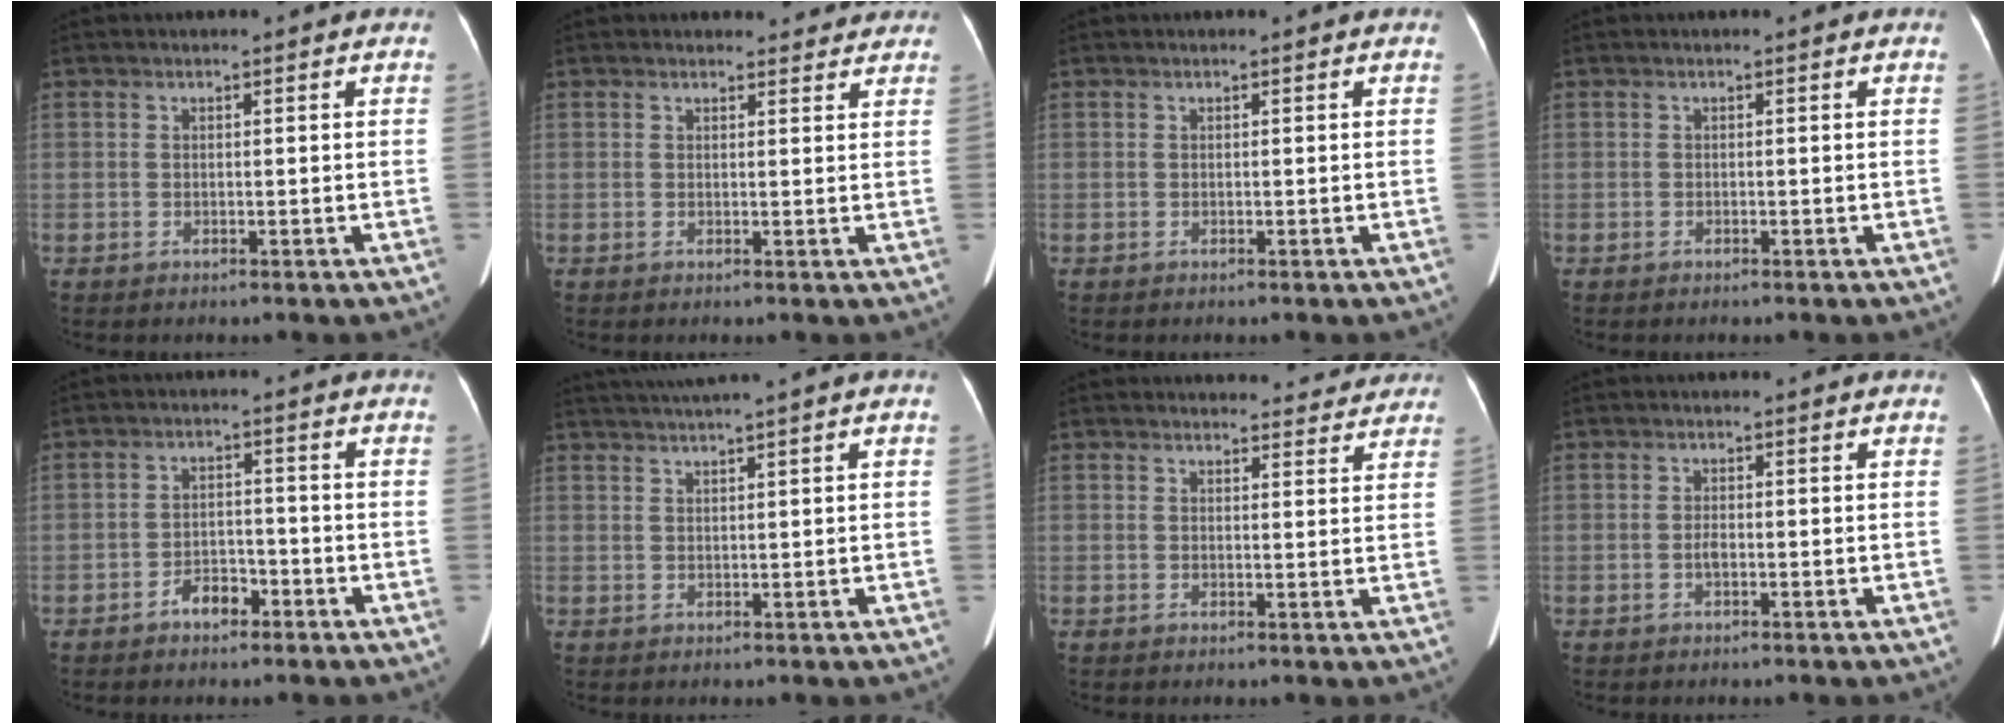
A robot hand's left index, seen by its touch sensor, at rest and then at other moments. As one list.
[{"total": 3.8, "force": [3.5, 1.5, 0.1], "torque": [0.007, 0.002, 0.028]}, {"total": 0.0}, {"total": 0.0}, {"total": 3.7, "force": [-2.6, 1.9, 1.9], "torque": [-0.033, 0.008, -0.039]}, {"total": 4.0, "force": [3.0, -1.2, 2.2], "torque": [-0.041, 0.016, 0.061]}, {"total": 6.1, "force": [5.8, 1.8, 0.5], "torque": [0.010, 0.001, 0.051]}, {"total": 1.1, "force": [-0.5, 0.3, 0.9], "torque": [-0.020, -0.001, -0.008]}]